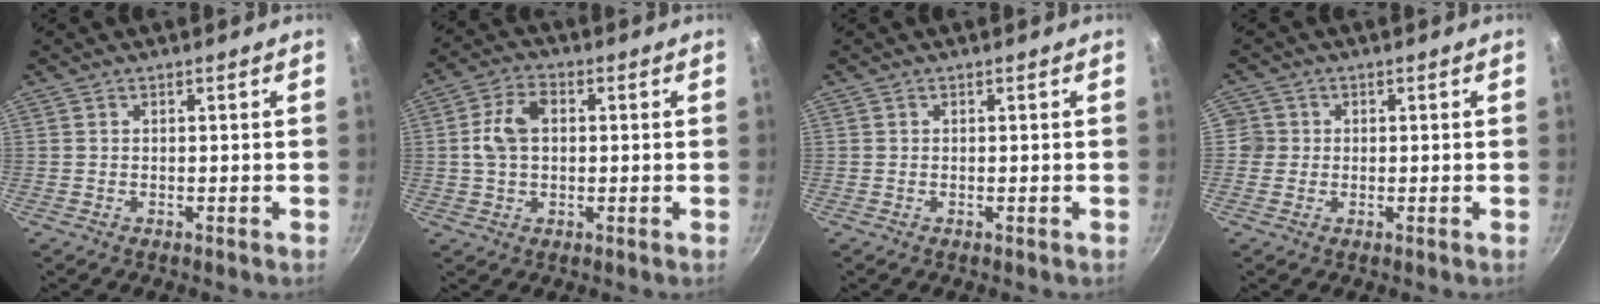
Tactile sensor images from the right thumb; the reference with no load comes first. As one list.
[{"total": 7.4, "force": [0.7, 5.0, 5.4], "torque": [-0.094, 0.018, 0.005]}, {"total": 0.0}, {"total": 3.1, "force": [-0.2, 3.0, 0.5], "torque": [0.016, 0.008, -0.011]}]